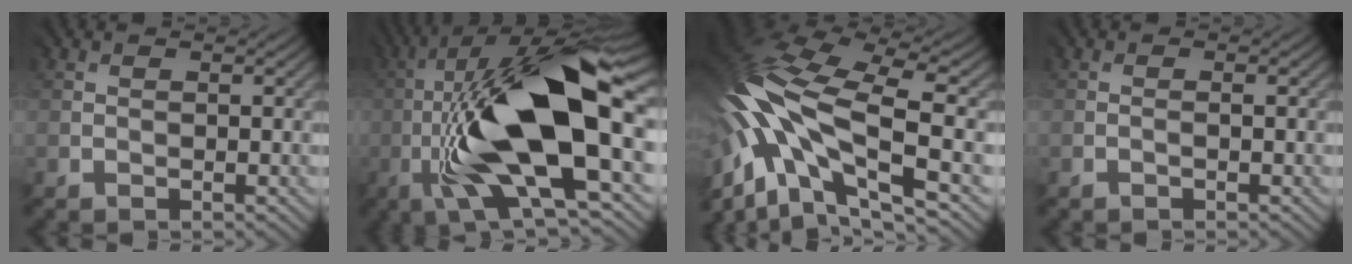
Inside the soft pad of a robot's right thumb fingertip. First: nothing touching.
{"total": 16.6, "force": [-1.9, 5.2, 15.6], "torque": [-0.303, 0.024, -0.035]}
{"total": 15.7, "force": [-2.1, 7.5, 13.5], "torque": [-0.316, 0.001, -0.039]}
{"total": 0.6, "force": [-0.4, -0.4, -0.1], "torque": [0.004, 0.002, -0.008]}